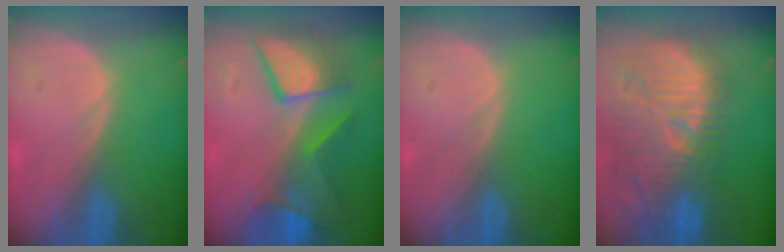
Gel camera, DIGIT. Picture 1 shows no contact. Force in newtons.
{"total": 8.3, "press": 8.3, "slide": 0.4}
{"total": 0.0}
{"total": 14.3, "press": 12.9, "slide": 6.2}